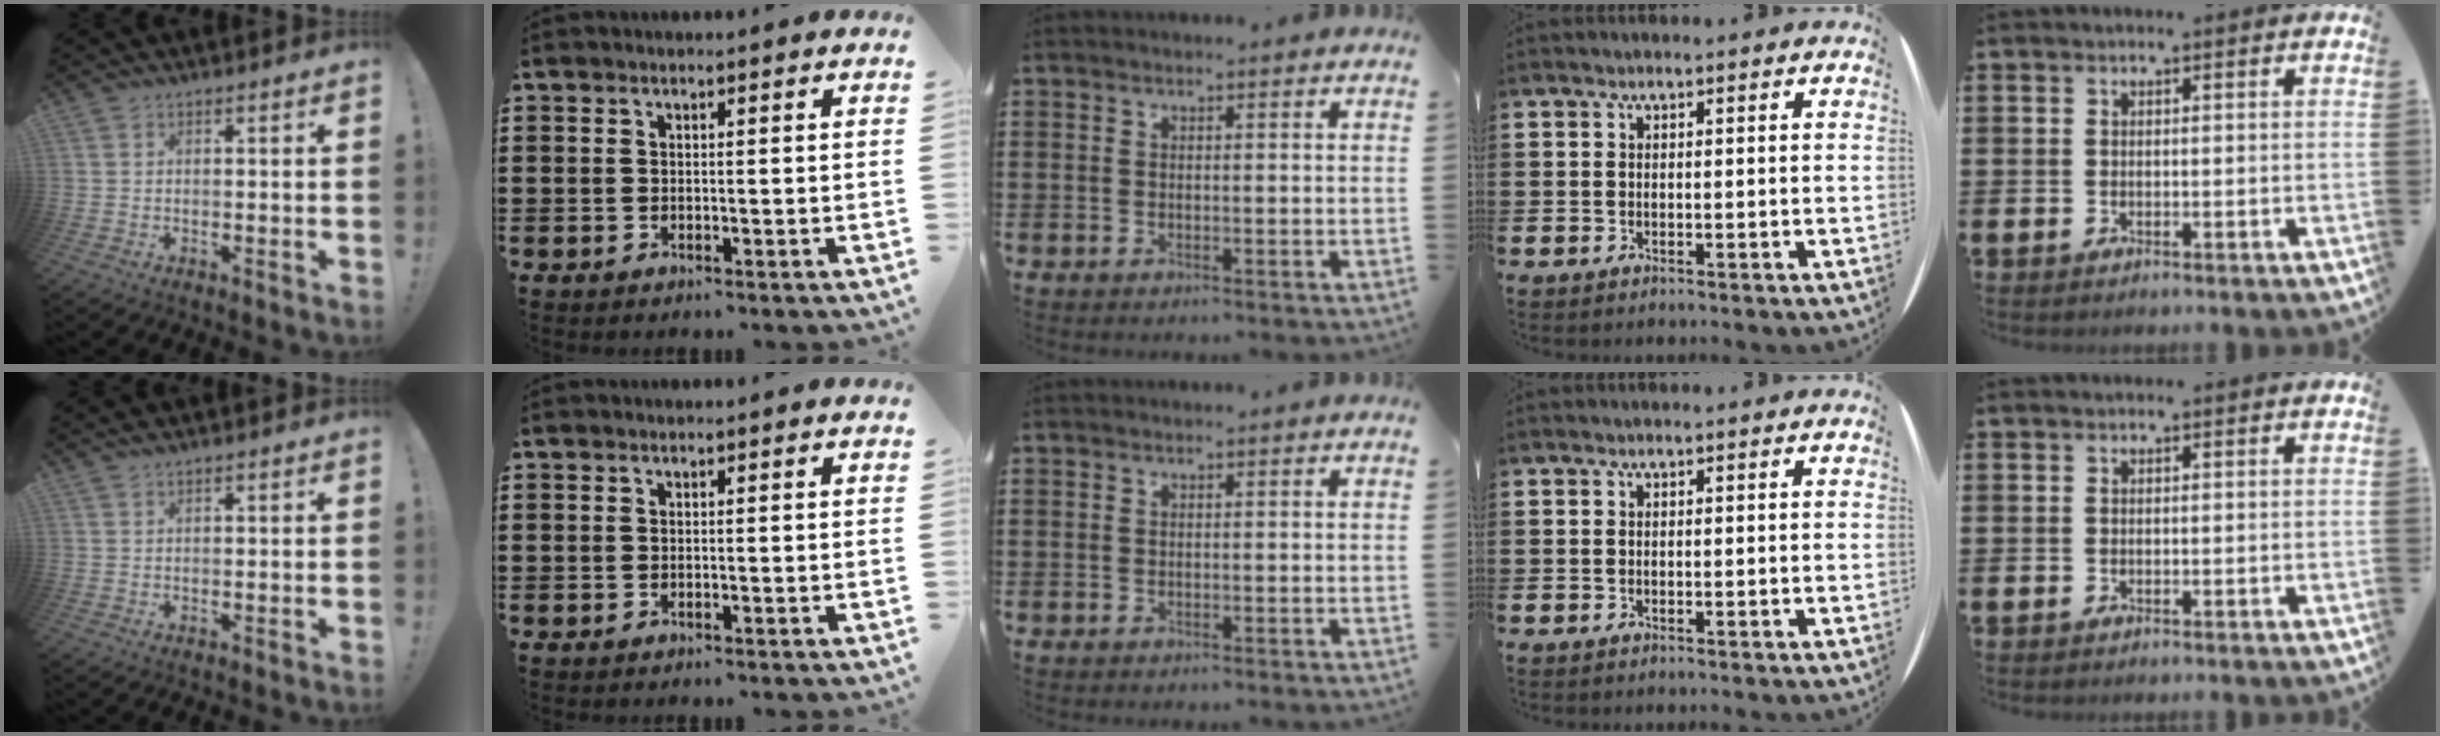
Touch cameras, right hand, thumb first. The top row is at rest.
{"thumb": {"total": 0.6, "force": [0.6, 0.1, 0.2], "torque": [0.003, -0.003, 0.010]}}